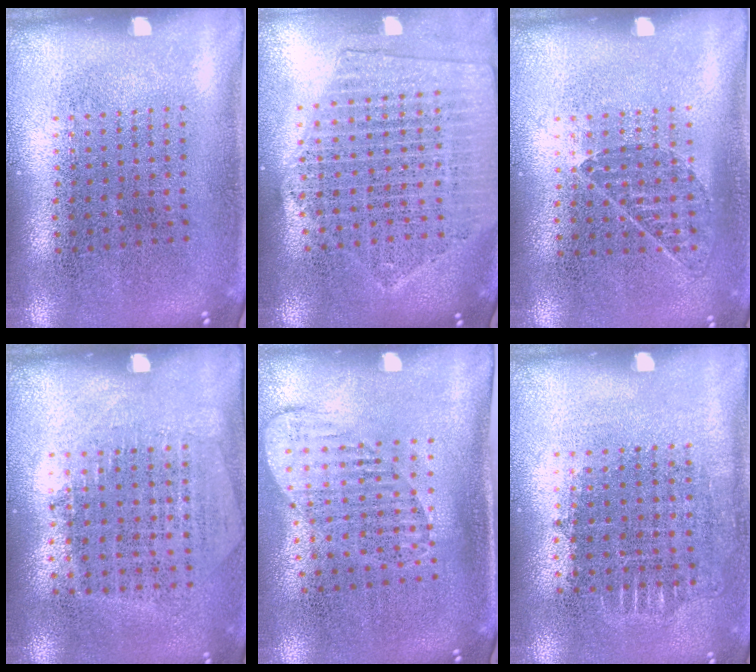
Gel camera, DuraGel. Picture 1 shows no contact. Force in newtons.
{"total": 2.1, "press": 1.9, "slide": 0.8}
{"total": 0.9, "press": 0.7, "slide": 0.5}
{"total": 1.2, "press": 1.1, "slide": 0.5}
{"total": 1.4, "press": 1.1, "slide": 0.8}
{"total": 0.7, "press": 0.7, "slide": 0.2}